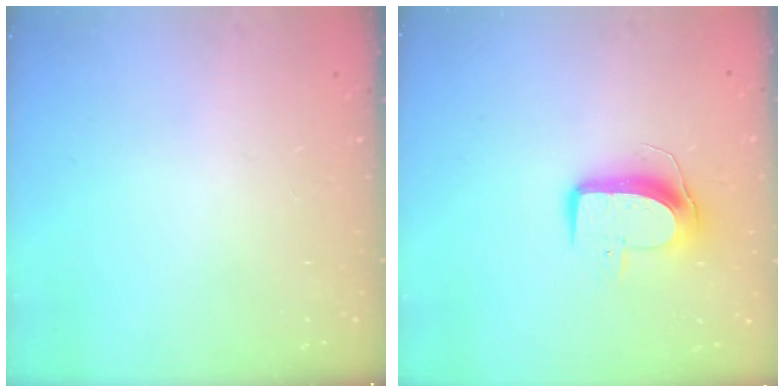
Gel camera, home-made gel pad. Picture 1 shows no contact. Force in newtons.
{"total": 9.5, "press": 9.5, "slide": 0.5}